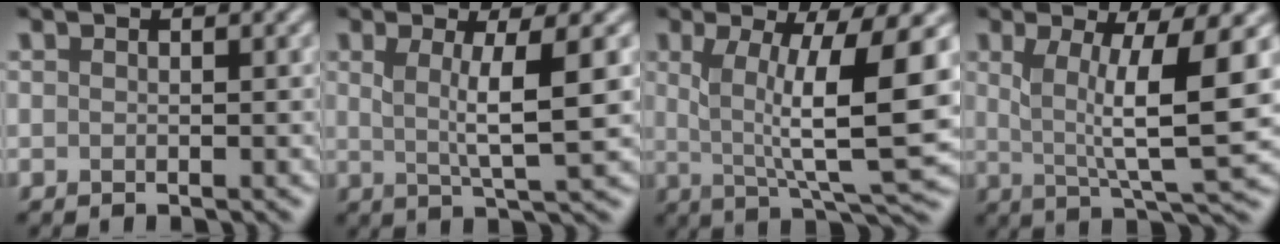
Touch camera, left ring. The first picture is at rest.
{"total": 4.9, "force": [0.8, 0.9, 4.7], "torque": [-0.079, -0.001, 0.013]}
{"total": 9.7, "force": [1.6, 2.0, 9.4], "torque": [-0.147, -0.011, 0.030]}
{"total": 7.5, "force": [1.4, 1.5, 7.2], "torque": [-0.120, -0.010, 0.028]}